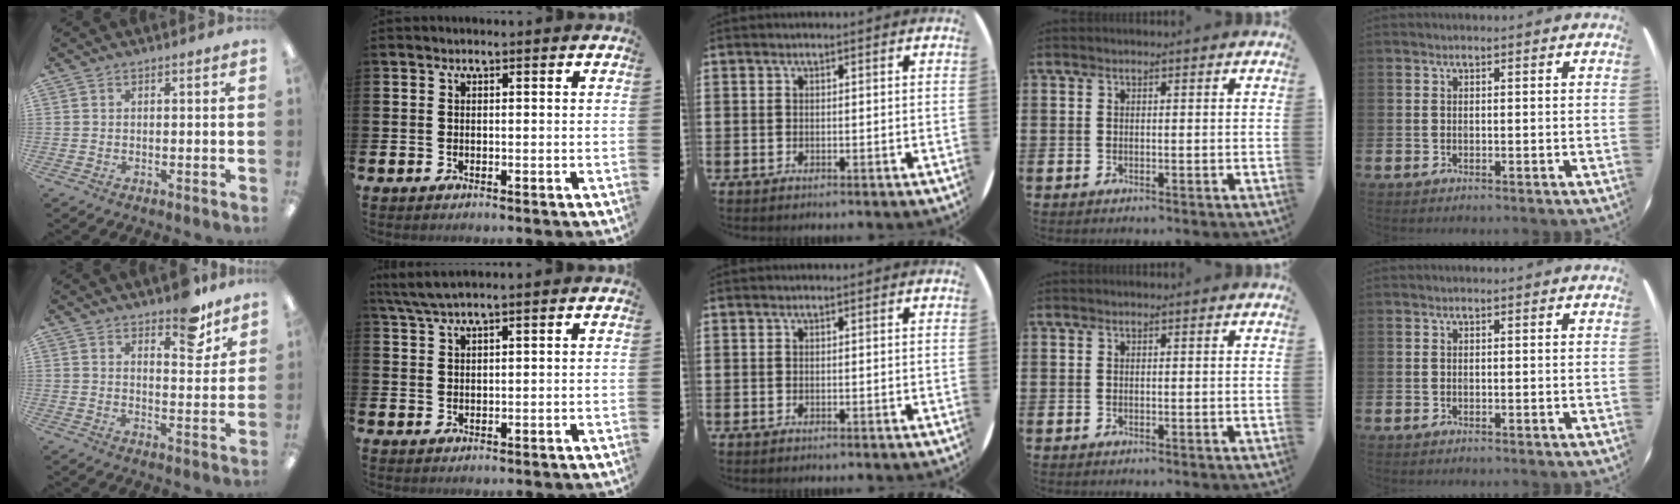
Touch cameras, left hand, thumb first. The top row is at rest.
{"thumb": {"total": 9.1, "force": [7.1, 3.5, 4.5], "torque": [-0.042, -0.046, 0.120]}, "index": {"total": 3.3, "force": [2.8, 0.1, 1.8], "torque": [-0.044, -0.001, 0.052]}}